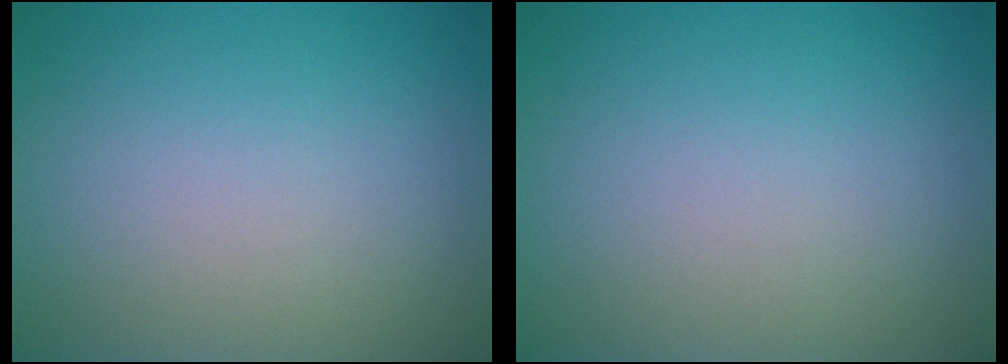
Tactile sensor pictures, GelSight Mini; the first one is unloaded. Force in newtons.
{"total": 0.0}